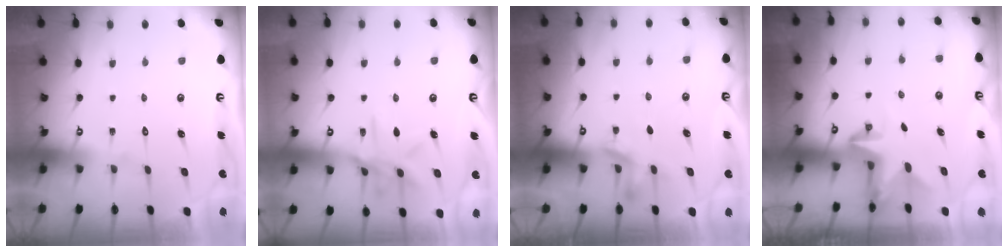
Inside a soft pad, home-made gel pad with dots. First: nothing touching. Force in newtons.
{"total": 10.5, "press": 10.4, "slide": 0.7}
{"total": 4.5, "press": 4.3, "slide": 1.2}
{"total": 2.5, "press": 2.5, "slide": 0.4}